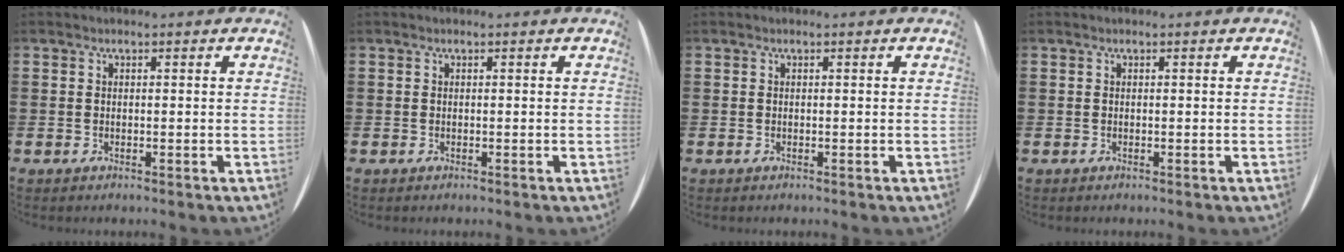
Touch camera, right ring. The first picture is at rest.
{"total": 0.0}
{"total": 0.0}
{"total": 0.0}